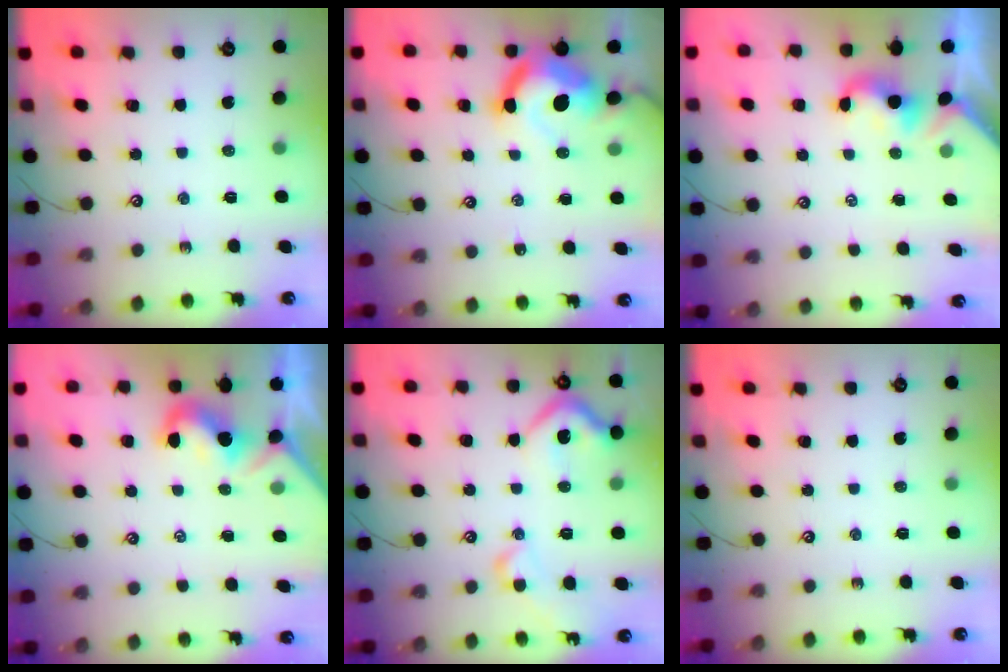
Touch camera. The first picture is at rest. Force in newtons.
{"total": 12.5, "press": 12.4, "slide": 1.2}
{"total": 2.1, "press": 2.0, "slide": 0.4}
{"total": 1.9, "press": 1.8, "slide": 0.6}
{"total": 10.7, "press": 10.6, "slide": 1.3}
{"total": 0.0}